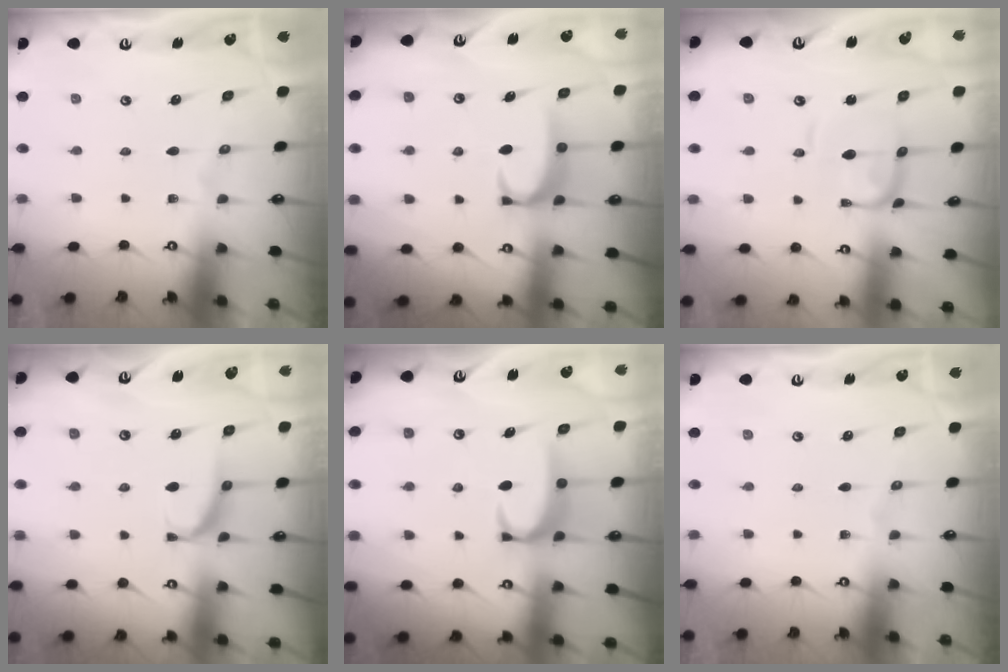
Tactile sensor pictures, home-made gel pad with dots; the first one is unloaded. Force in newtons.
{"total": 2.6, "press": 2.6, "slide": 0.4}
{"total": 1.2, "press": 1.2, "slide": 0.4}
{"total": 1.8, "press": 1.7, "slide": 0.6}
{"total": 2.7, "press": 2.7, "slide": 0.4}
{"total": 0.0}